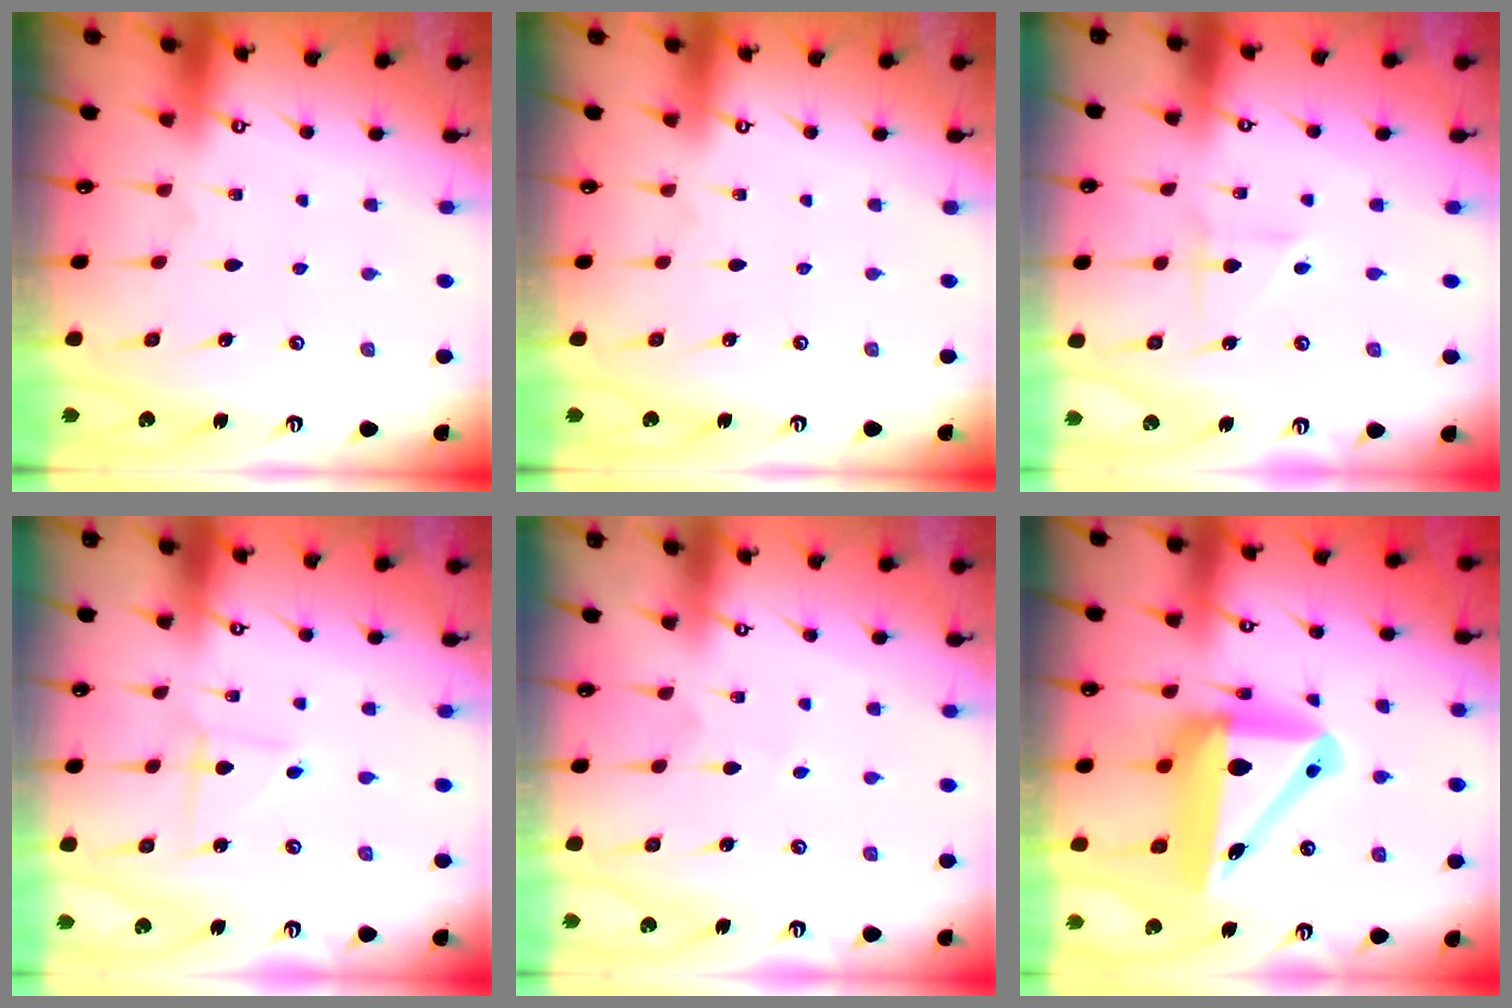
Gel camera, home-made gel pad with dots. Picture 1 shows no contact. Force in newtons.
{"total": 0.0}
{"total": 2.2, "press": 2.1, "slide": 0.6}
{"total": 1.4, "press": 1.3, "slide": 0.1}
{"total": 2.9, "press": 2.9, "slide": 0.3}
{"total": 18.2, "press": 17.8, "slide": 3.9}